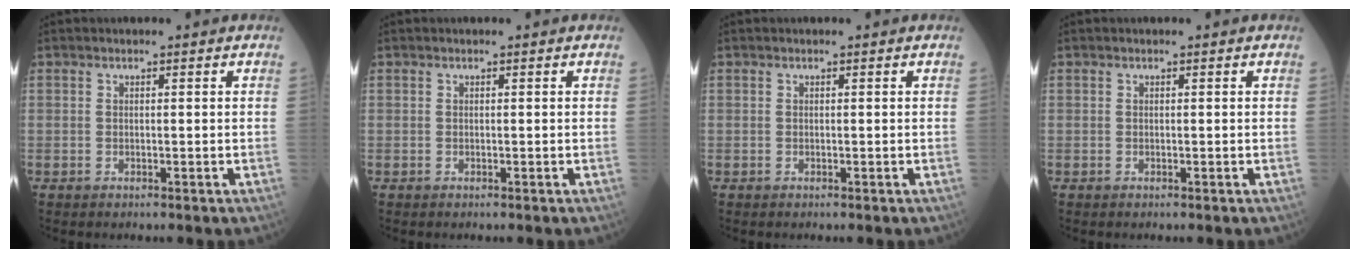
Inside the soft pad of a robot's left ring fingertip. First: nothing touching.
{"total": 0.0}
{"total": 0.0}
{"total": 0.0}